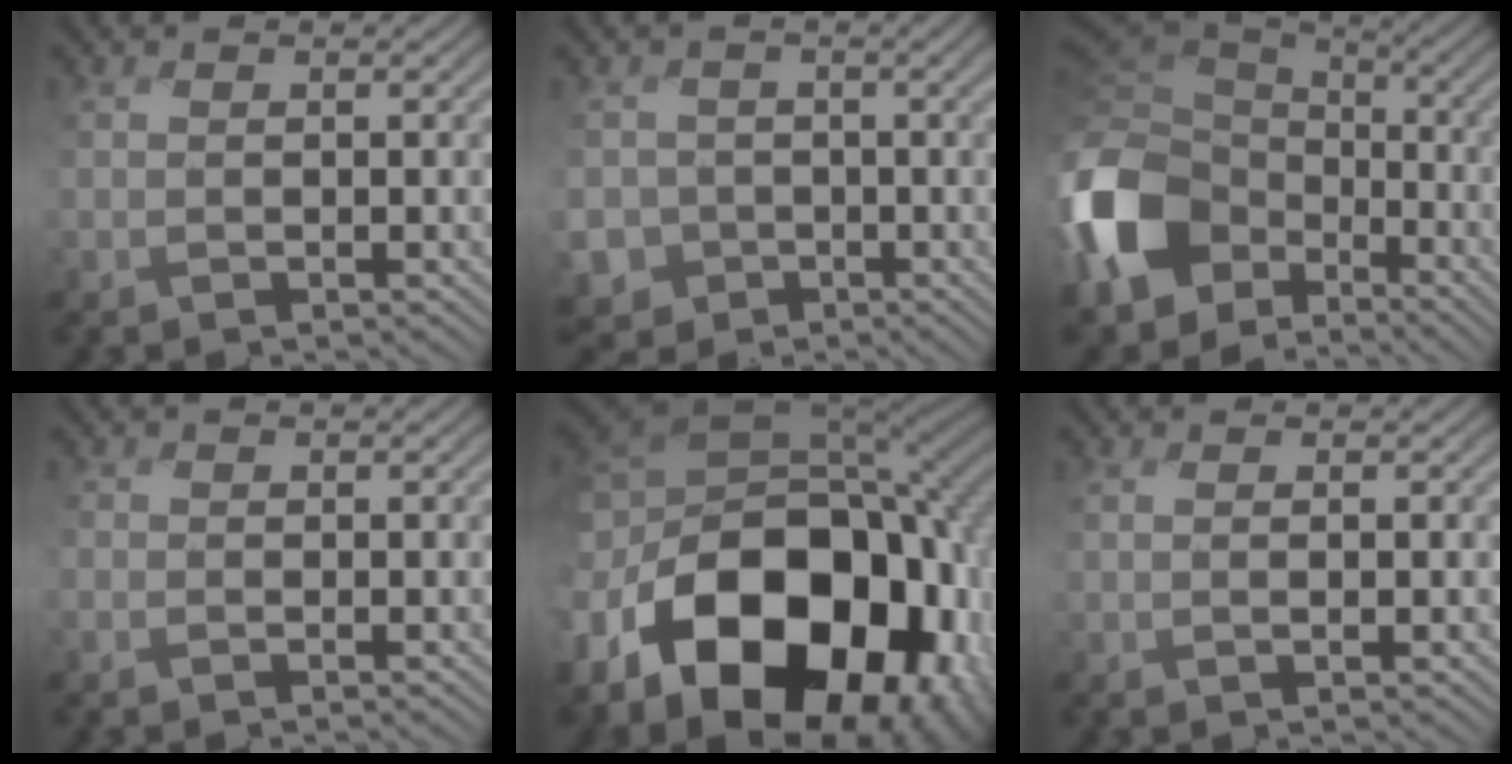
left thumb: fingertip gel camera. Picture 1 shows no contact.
{"total": 4.9, "force": [-2.2, 4.3, -0.6], "torque": [-0.005, -0.018, -0.064]}
{"total": 15.5, "force": [-5.8, 11.9, 8.1], "torque": [-0.258, -0.027, -0.128]}
{"total": 0.8, "force": [-0.3, -0.1, -0.7], "torque": [0.019, -0.004, -0.009]}
{"total": 20.4, "force": [-7.6, 13.0, 13.8], "torque": [-0.270, -0.034, -0.113]}
{"total": 1.1, "force": [0.1, -0.2, 1.1], "torque": [-0.024, 0.003, -0.001]}